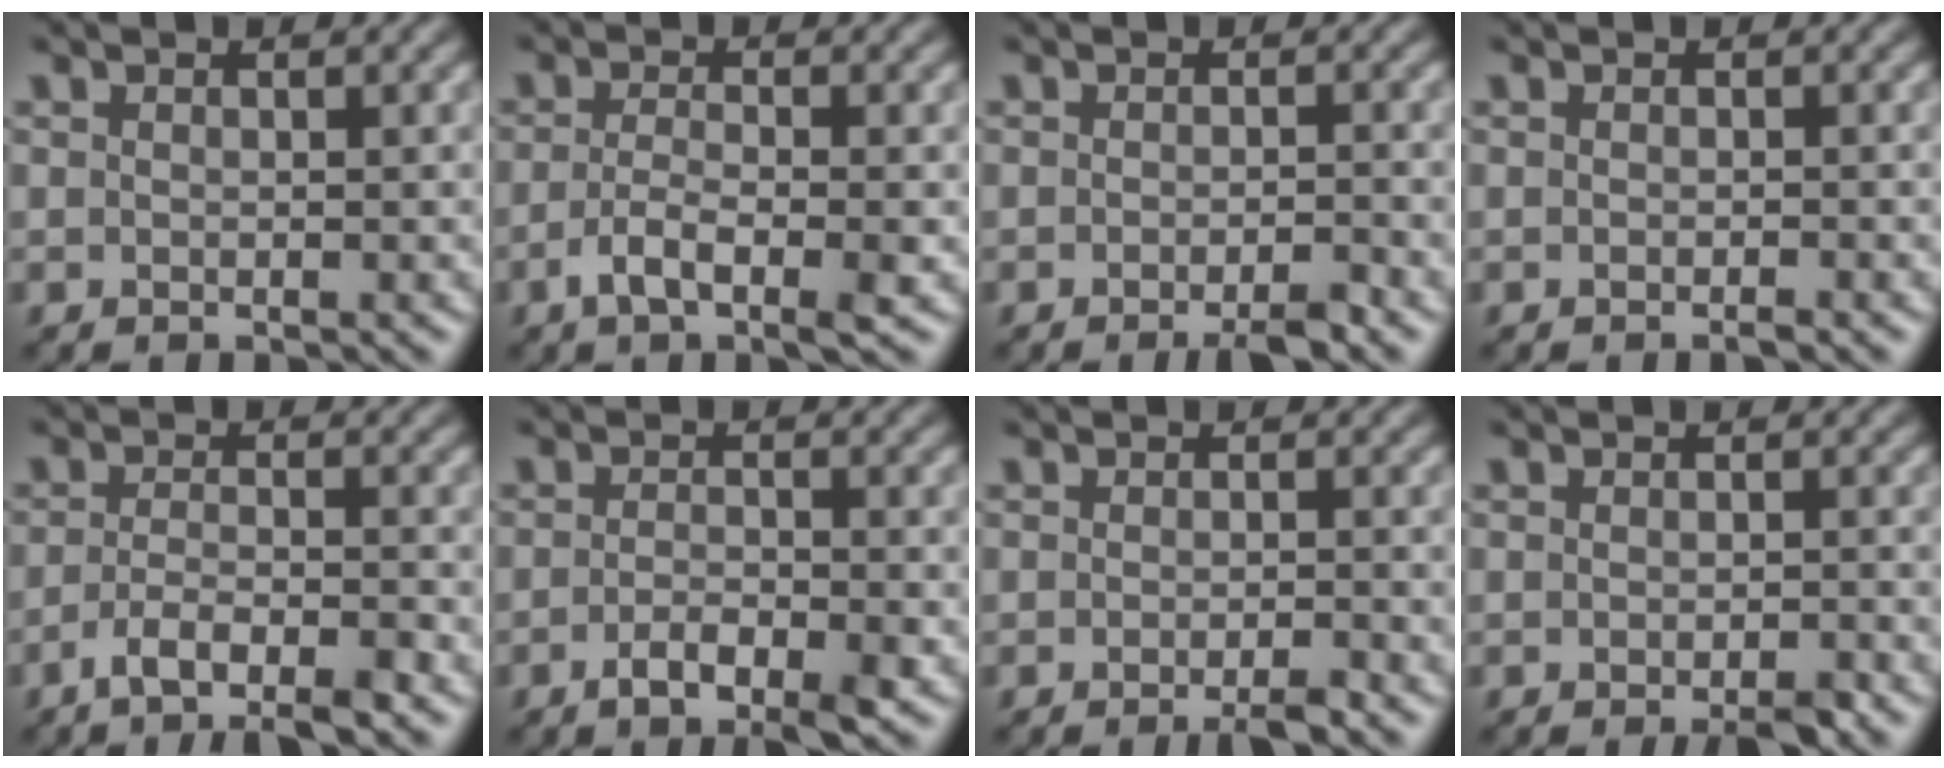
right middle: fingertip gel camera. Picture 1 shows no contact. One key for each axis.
{"total": 3.1, "fx": -1.4, "fy": 0.8, "fz": 2.7, "tx": -0.061, "ty": -0.001, "tz": -0.028}
{"total": 2.4, "fx": -1.8, "fy": 0.4, "fz": 1.6, "tx": -0.025, "ty": 0.002, "tz": -0.027}
{"total": 0.7, "fx": -0.5, "fy": 0.0, "fz": 0.5, "tx": -0.007, "ty": 0.002, "tz": -0.005}
{"total": 4.3, "fx": -2.9, "fy": 1.0, "fz": 3.0, "tx": -0.058, "ty": 0.000, "tz": -0.053}
{"total": 3.5, "fx": -1.9, "fy": 1.1, "fz": 2.7, "tx": -0.048, "ty": 0.000, "tz": -0.033}
{"total": 2.0, "fx": -1.4, "fy": 0.3, "fz": 1.4, "tx": -0.022, "ty": 0.001, "tz": -0.022}
{"total": 2.3, "fx": -1.5, "fy": 0.7, "fz": 1.7, "tx": -0.024, "ty": 0.000, "tz": -0.020}